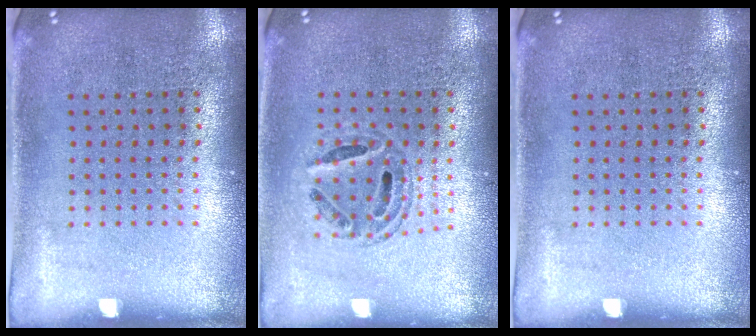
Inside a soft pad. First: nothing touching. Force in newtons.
{"total": 0.7, "press": 0.7, "slide": 0.2}
{"total": 0.0}